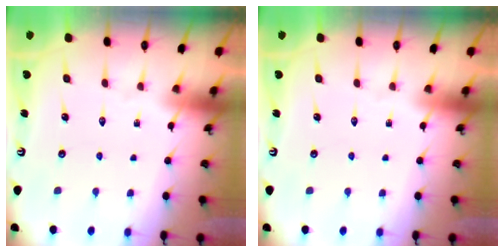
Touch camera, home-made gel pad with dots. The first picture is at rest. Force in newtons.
{"total": 0.0}